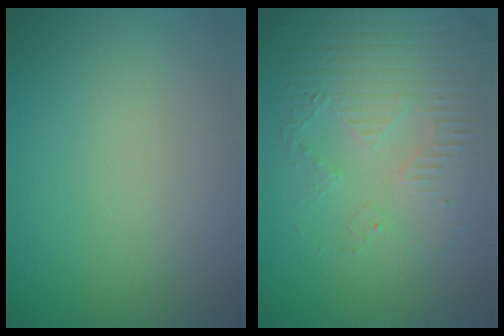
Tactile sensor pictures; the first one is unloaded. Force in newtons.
{"total": 5.3, "press": 3.5, "slide": 4.1}